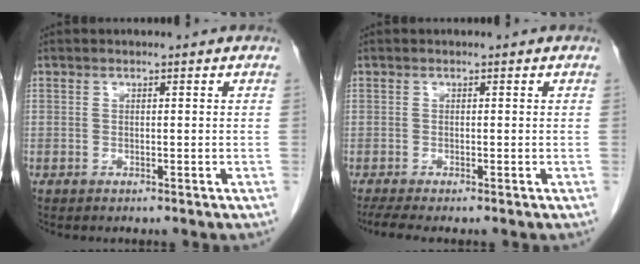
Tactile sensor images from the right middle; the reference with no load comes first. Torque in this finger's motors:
{"motor_torque": [0.40, -0.29, -0.02, 0.01]}